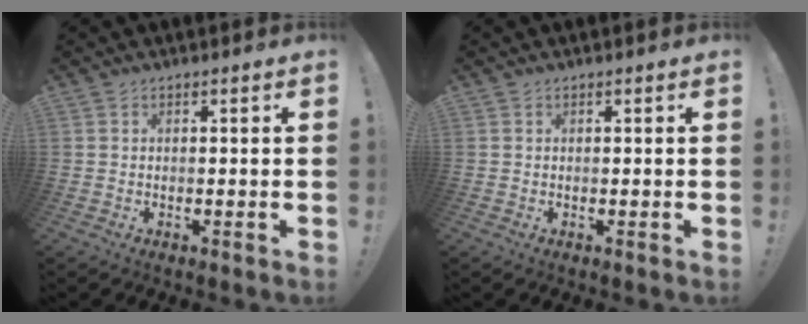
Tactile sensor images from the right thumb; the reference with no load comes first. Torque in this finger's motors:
{"motor_torque": [-0.01, 0.03, 0.03, -0.07, 0.00]}